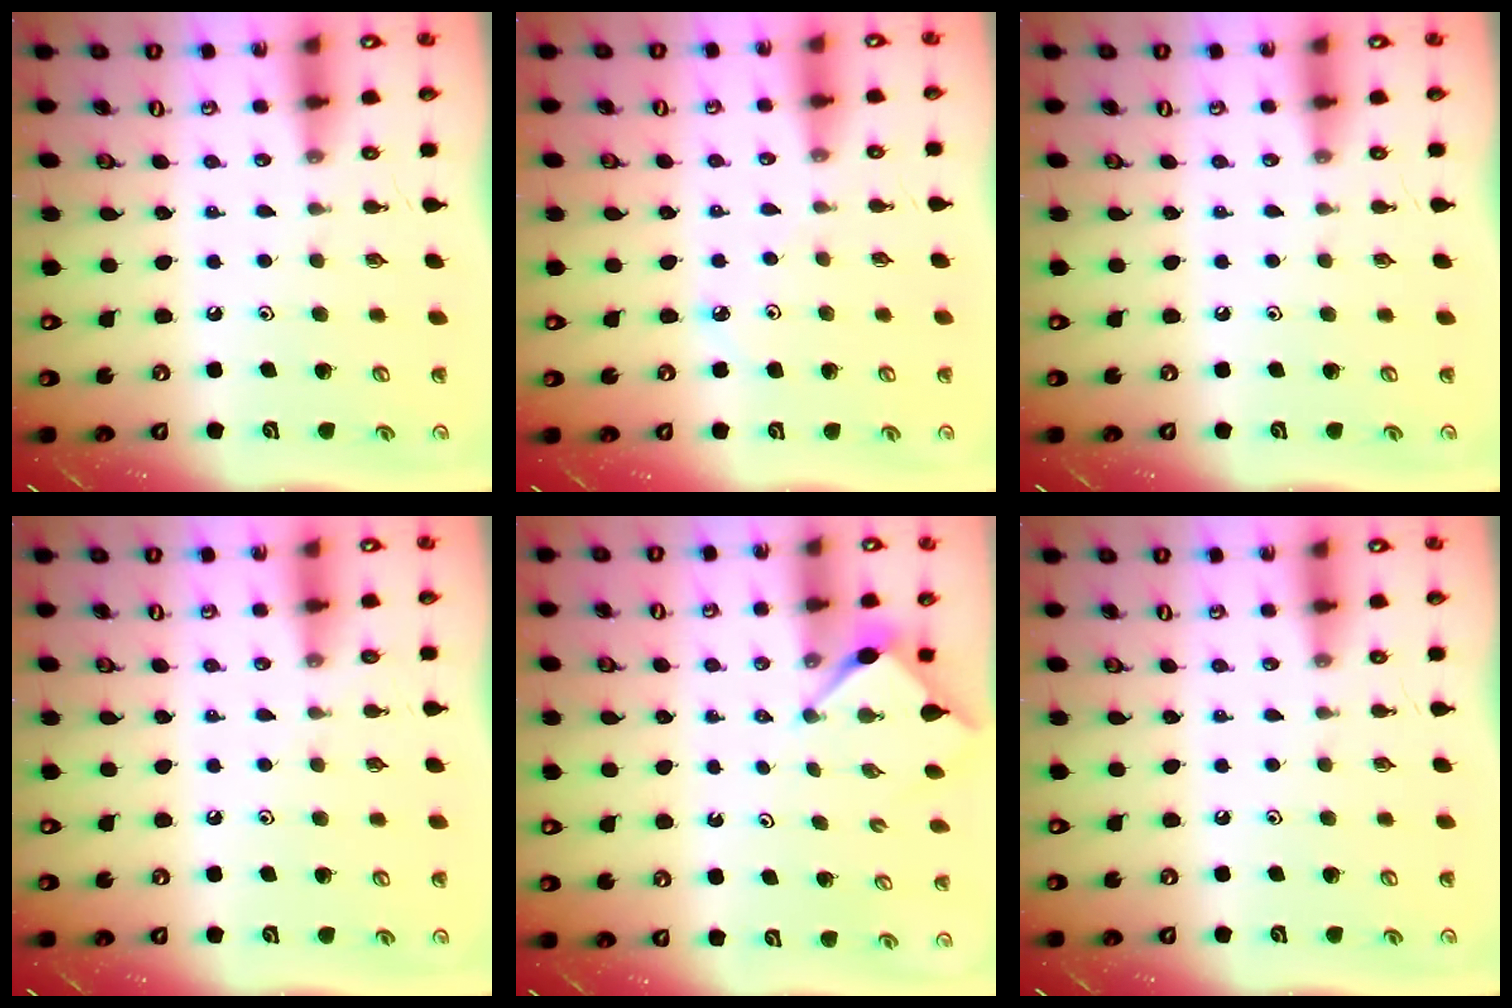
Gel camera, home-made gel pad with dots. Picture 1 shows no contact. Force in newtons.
{"total": 2.3, "press": 2.3, "slide": 0.2}
{"total": 0.0}
{"total": 2.4, "press": 2.4, "slide": 0.4}
{"total": 2.9, "press": 2.9, "slide": 0.3}
{"total": 0.0}